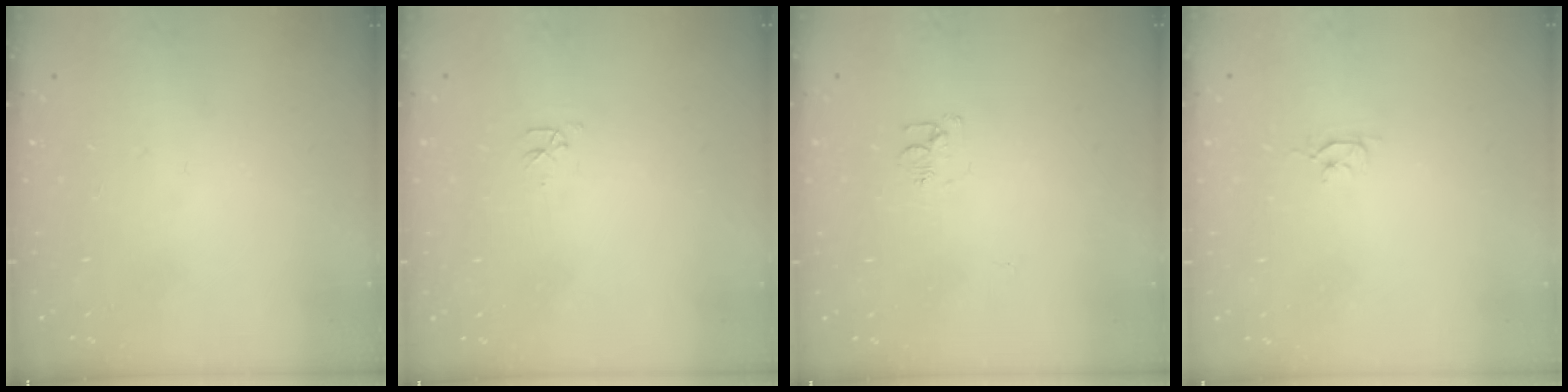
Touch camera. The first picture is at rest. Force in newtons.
{"total": 2.8, "press": 2.7, "slide": 0.4}
{"total": 5.5, "press": 5.5, "slide": 0.4}
{"total": 2.6, "press": 2.6, "slide": 0.3}